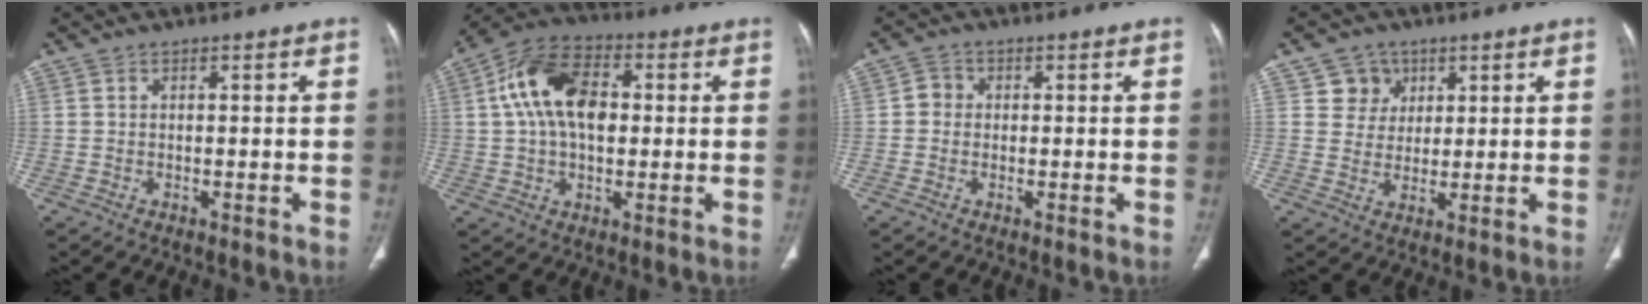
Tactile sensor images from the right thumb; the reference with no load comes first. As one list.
[{"total": 14.3, "force": [2.1, 9.0, 10.9], "torque": [-0.182, 0.023, 0.029]}, {"total": 2.4, "force": [-0.1, 2.2, 0.9], "torque": [-0.002, 0.006, -0.008]}, {"total": 5.4, "force": [2.5, 4.8, 0.5], "torque": [0.020, -0.010, 0.042]}]